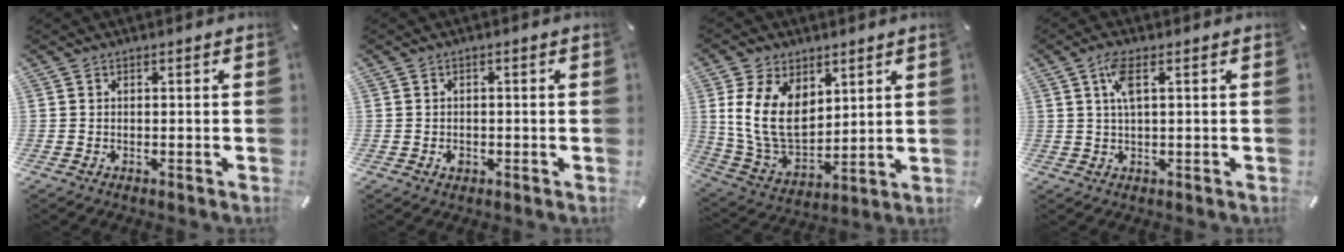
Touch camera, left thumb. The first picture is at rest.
{"total": 1.7, "force": [-0.5, 1.3, 1.1], "torque": [-0.020, 0.003, -0.010]}
{"total": 14.6, "force": [4.1, 10.5, 9.2], "torque": [-0.199, -0.020, 0.078]}
{"total": 5.1, "force": [1.7, 1.4, 4.6], "torque": [-0.098, 0.005, 0.027]}